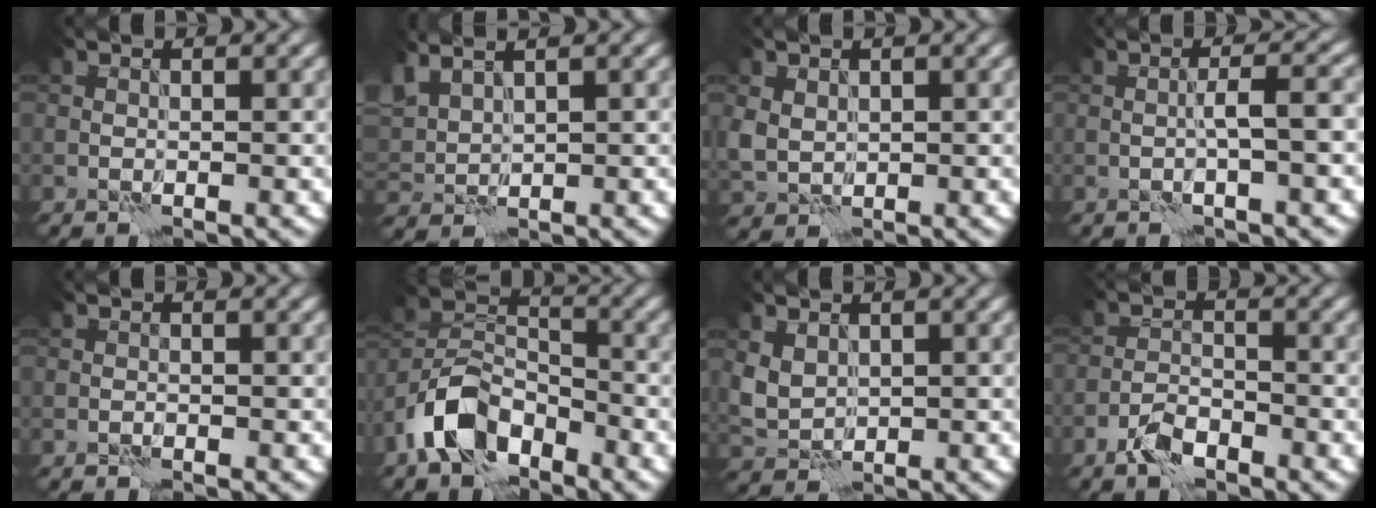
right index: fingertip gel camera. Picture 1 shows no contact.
{"total": 3.6, "force": [2.7, 1.3, 1.9], "torque": [-0.058, 0.011, 0.059]}
{"total": 2.4, "force": [0.7, 2.0, 1.2], "torque": [-0.036, -0.001, 0.015]}
{"total": 2.5, "force": [-0.4, 0.0, 2.5], "torque": [-0.044, 0.012, -0.011]}
{"total": 0.6, "force": [-0.4, 0.3, 0.2], "torque": [-0.001, 0.003, -0.009]}
{"total": 7.0, "force": [-4.5, 4.0, 3.5], "torque": [-0.062, 0.001, -0.098]}
{"total": 2.9, "force": [0.9, 2.2, 1.7], "torque": [-0.046, -0.002, 0.020]}
{"total": 2.9, "force": [-2.2, 1.1, 1.5], "torque": [-0.029, 0.005, -0.049]}